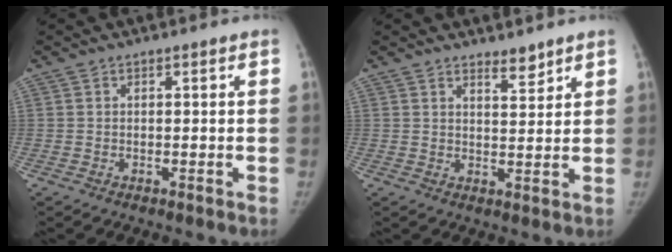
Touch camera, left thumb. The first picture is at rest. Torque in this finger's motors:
{"motor_torque": [-0.07, 0.04, 0.00, 0.35, 0.00]}